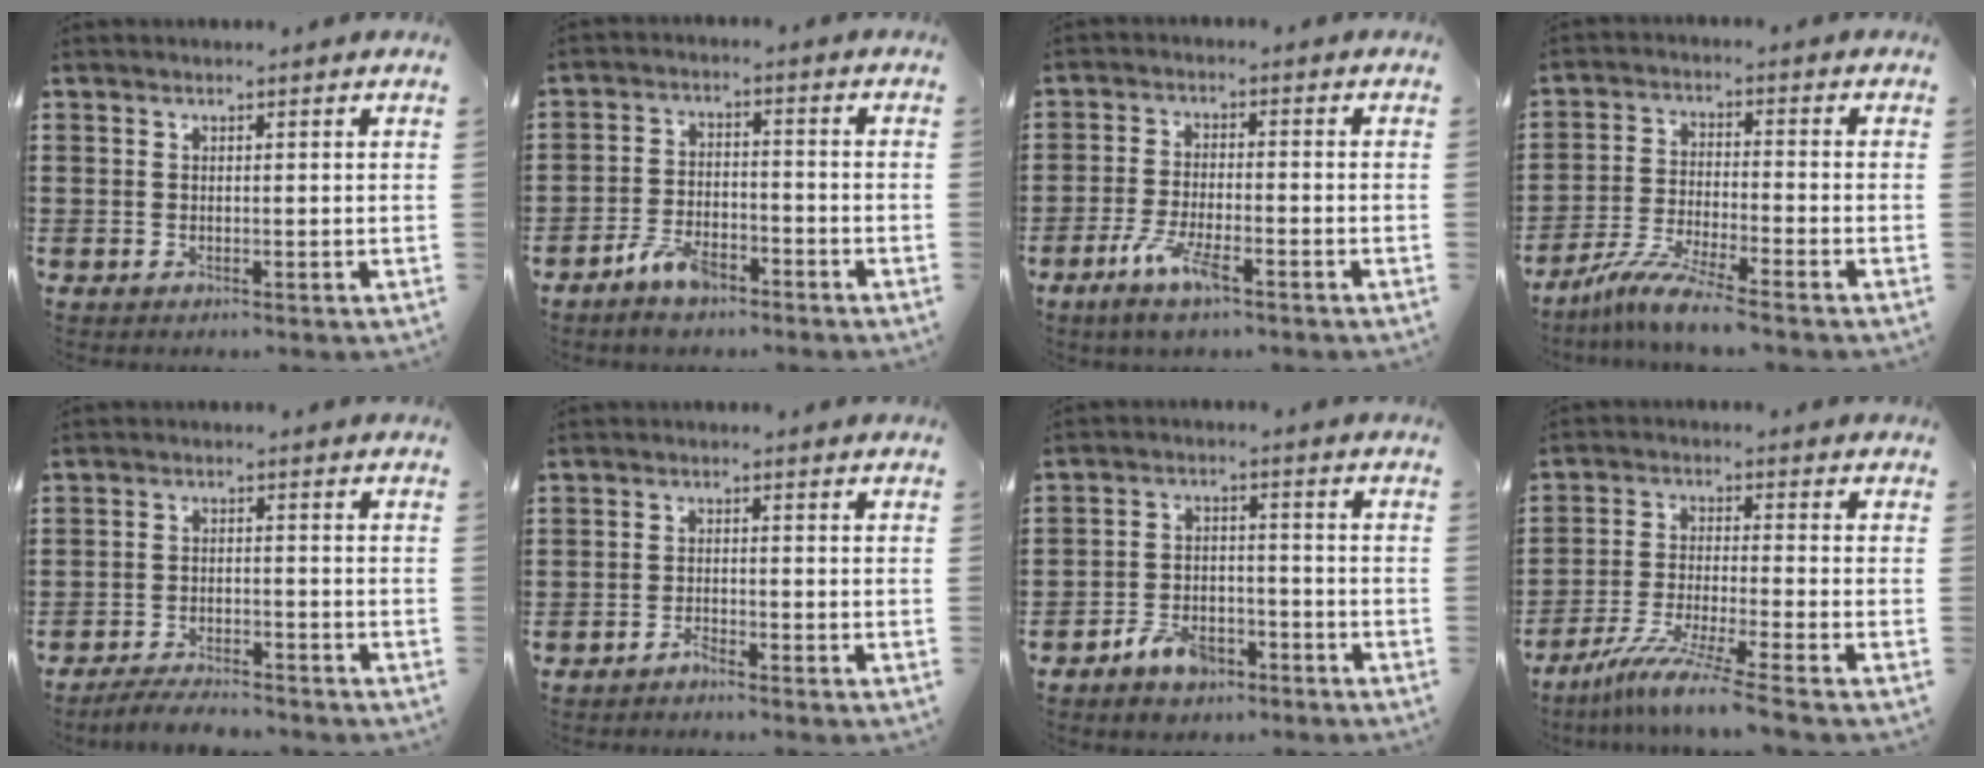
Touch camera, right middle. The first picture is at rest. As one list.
[{"total": 5.3, "force": [-4.1, 2.0, 2.7], "torque": [-0.061, 0.008, -0.083]}, {"total": 6.3, "force": [-3.7, 1.6, 4.8], "torque": [-0.107, -0.010, -0.069]}, {"total": 7.1, "force": [-6.3, -0.4, 3.3], "torque": [-0.076, -0.017, -0.123]}, {"total": 3.9, "force": [-3.8, 0.3, 0.8], "torque": [-0.016, 0.002, -0.077]}, {"total": 1.6, "force": [-1.6, 0.0, 0.4], "torque": [-0.012, 0.001, -0.031]}, {"total": 5.2, "force": [-4.2, 2.4, 1.9], "torque": [-0.036, 0.016, -0.080]}, {"total": 7.7, "force": [-6.3, -0.6, 4.4], "torque": [-0.095, -0.021, -0.122]}]